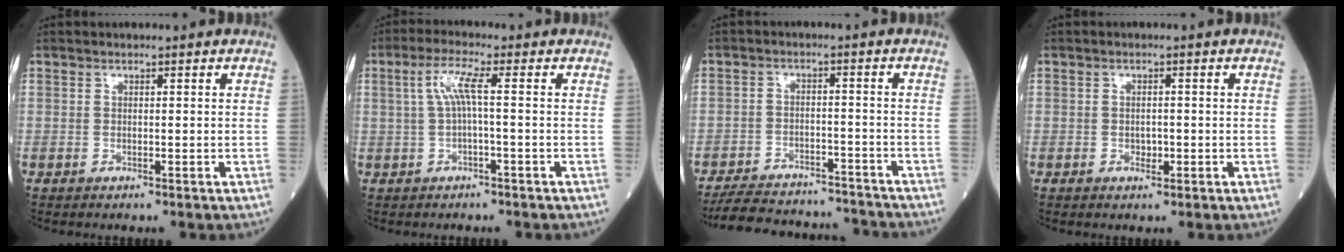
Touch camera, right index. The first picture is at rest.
{"total": 4.3, "force": [0.4, 0.2, 4.3], "torque": [-0.089, 0.019, 0.011]}
{"total": 14.3, "force": [-13.5, 3.5, 3.2], "torque": [-0.057, 0.014, -0.190]}
{"total": 1.3, "force": [-0.4, 0.9, 0.9], "torque": [-0.015, 0.002, -0.003]}